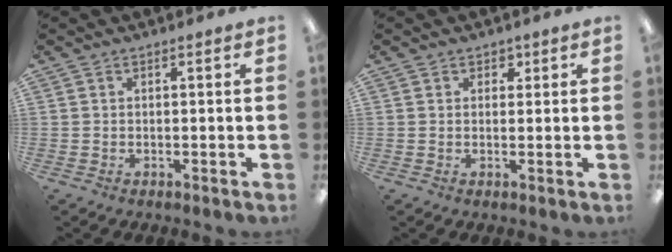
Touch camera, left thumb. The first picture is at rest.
{"total": 1.0, "force": [0.8, 0.6, 0.1], "torque": [0.007, -0.002, 0.014]}